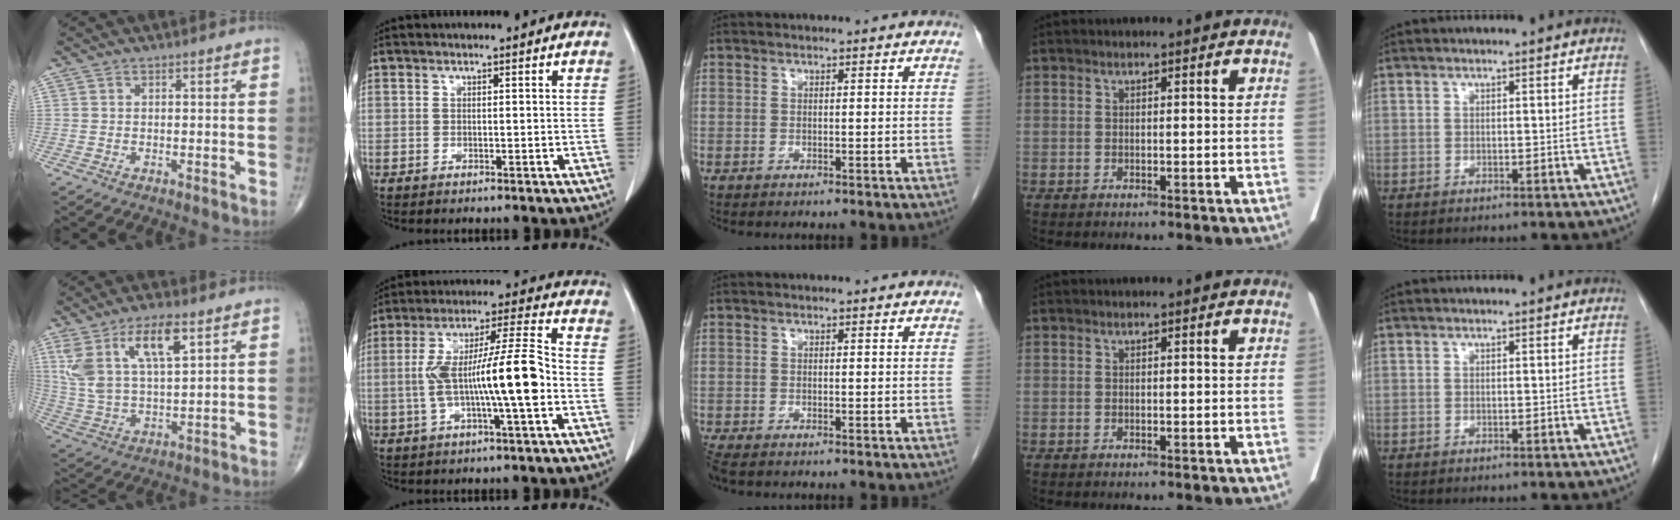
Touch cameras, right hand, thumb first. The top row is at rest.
{"thumb": {"total": 14.3, "force": [6.7, 5.7, 11.3], "torque": [-0.218, -0.015, 0.132]}, "index": {"total": 13.3, "force": [-2.2, 0.6, 13.1], "torque": [-0.240, 0.017, -0.038]}, "middle": {"total": 2.9, "force": [-2.2, 1.1, 1.4], "torque": [-0.034, -0.010, -0.038]}}